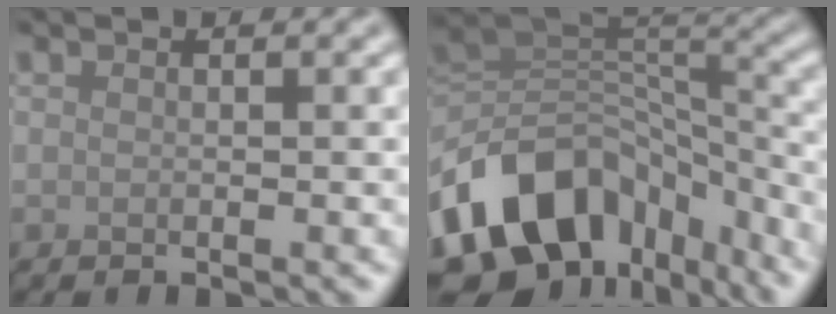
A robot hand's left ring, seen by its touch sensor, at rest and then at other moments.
{"total": 13.4, "force": [-8.2, 8.6, 6.2], "torque": [-0.119, 0.009, -0.142]}